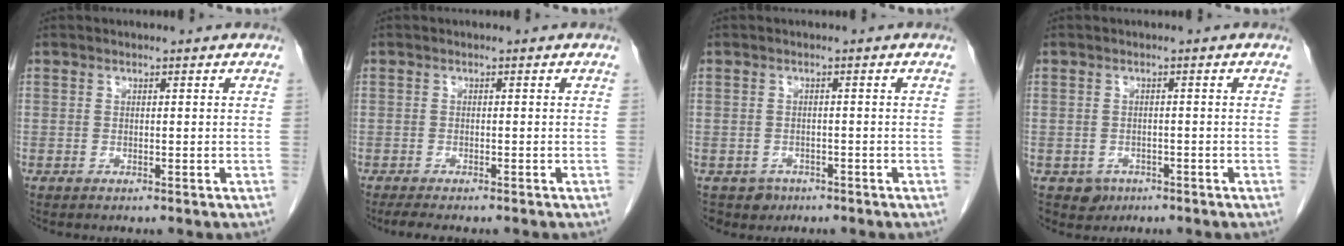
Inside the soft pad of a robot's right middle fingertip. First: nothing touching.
{"total": 4.6, "force": [-3.8, 1.0, 2.4], "torque": [-0.035, -0.012, -0.053]}
{"total": 2.6, "force": [-1.7, 1.9, -0.3], "torque": [0.001, 0.006, -0.028]}
{"total": 2.6, "force": [-1.3, 2.2, 0.4], "torque": [-0.004, 0.007, -0.014]}